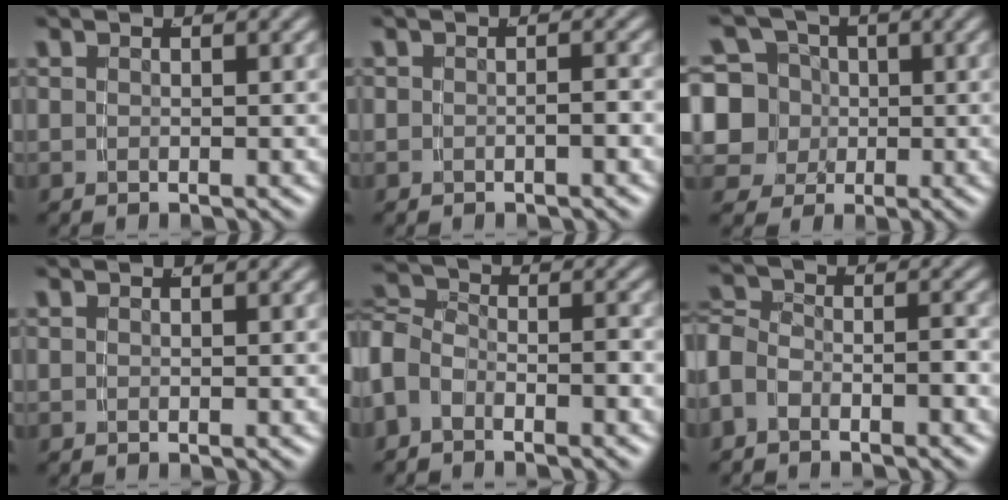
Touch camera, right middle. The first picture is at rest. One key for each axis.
{"total": 0.7, "fx": -0.4, "fy": 0.5, "fz": 0.3, "tx": 0.003, "ty": 0.009, "tz": -0.012}
{"total": 10.5, "fx": -0.3, "fy": 9.9, "fz": 3.4, "tx": -0.093, "ty": -0.040, "tz": -0.004}
{"total": 0.0}
{"total": 5.4, "fx": -1.0, "fy": 4.8, "fz": 2.2, "tx": -0.054, "ty": -0.012, "tz": -0.023}
{"total": 4.4, "fx": -1.3, "fy": 3.9, "fz": 1.7, "tx": -0.043, "ty": -0.012, "tz": -0.025}